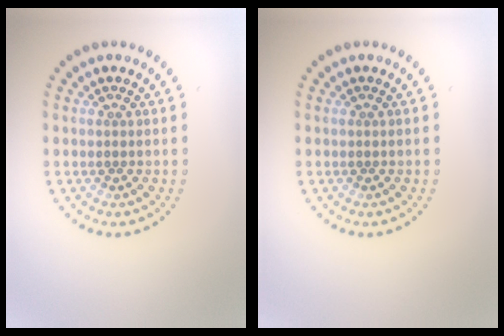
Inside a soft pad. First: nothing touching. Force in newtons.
{"total": 0.0}